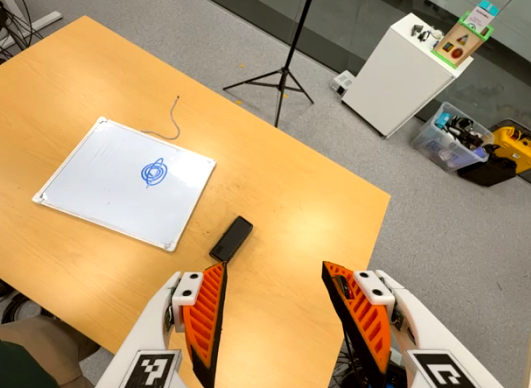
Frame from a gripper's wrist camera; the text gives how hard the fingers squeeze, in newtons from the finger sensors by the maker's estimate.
{"total": 0.0}